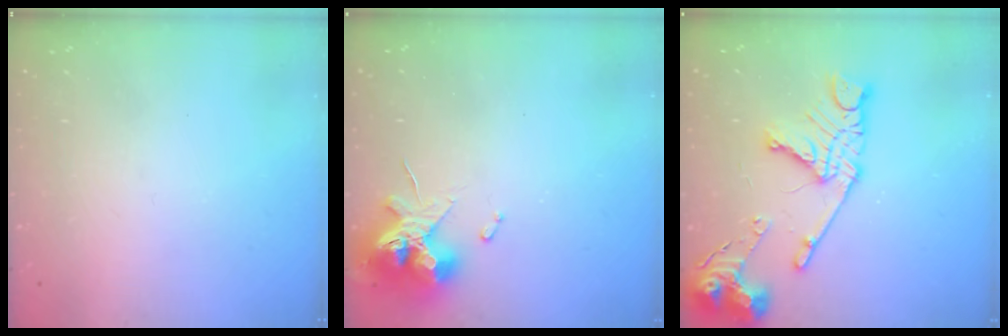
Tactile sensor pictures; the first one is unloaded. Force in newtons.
{"total": 12.2, "press": 12.2, "slide": 1.3}
{"total": 16.2, "press": 16.1, "slide": 1.8}